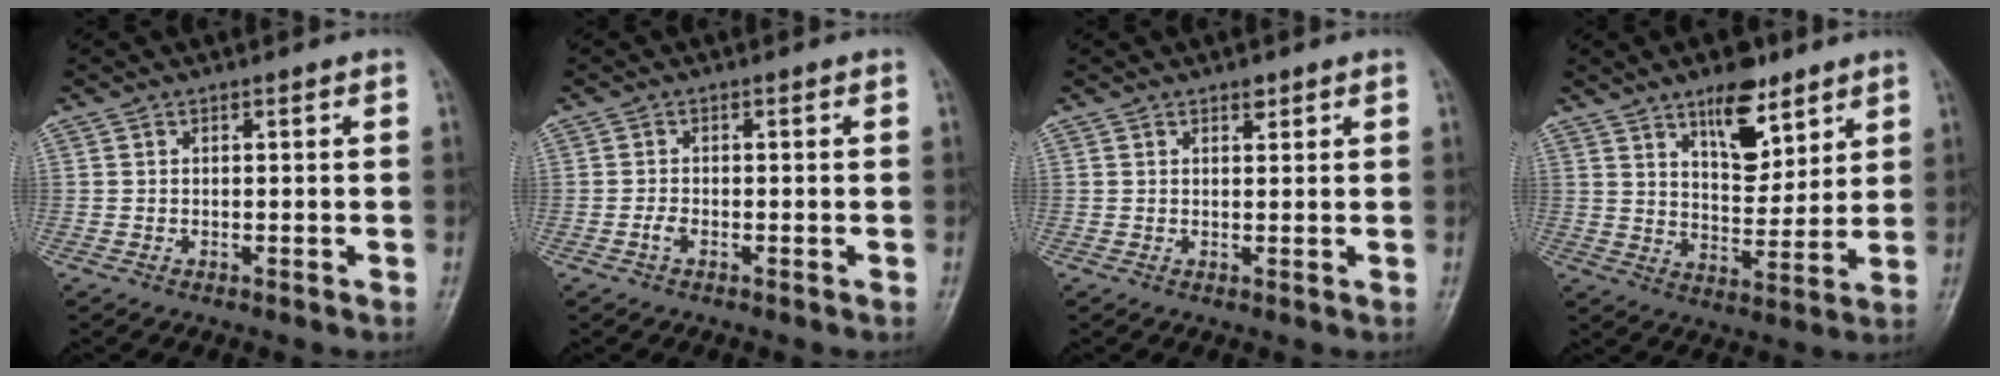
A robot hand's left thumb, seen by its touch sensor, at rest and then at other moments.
{"total": 1.4, "force": [-0.7, 0.7, 1.0], "torque": [-0.023, 0.004, -0.017]}
{"total": 1.5, "force": [1.0, 0.8, 0.8], "torque": [-0.003, -0.005, 0.014]}
{"total": 11.3, "force": [6.9, 5.3, 7.1], "torque": [-0.083, -0.046, 0.116]}